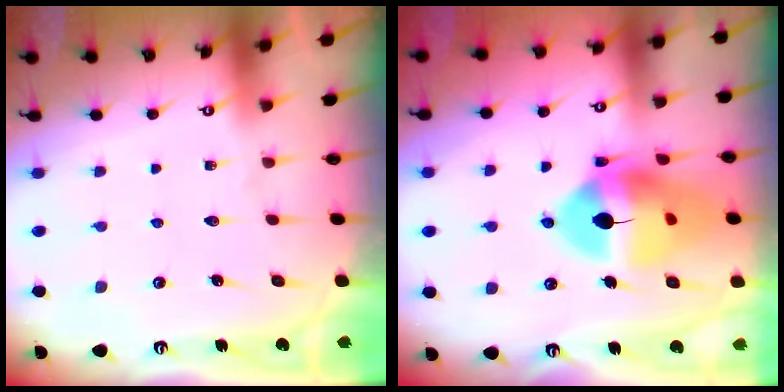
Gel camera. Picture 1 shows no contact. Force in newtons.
{"total": 17.3, "press": 17.2, "slide": 1.7}